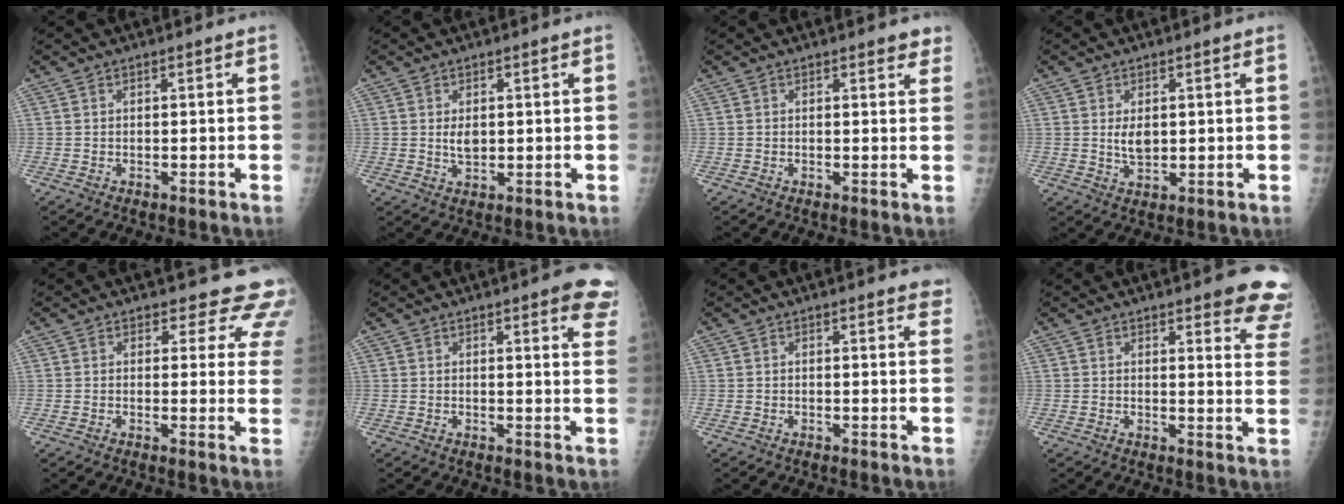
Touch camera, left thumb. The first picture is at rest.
{"total": 2.8, "force": [0.5, 1.8, 2.1], "torque": [-0.029, -0.007, 0.013]}
{"total": 2.3, "force": [1.8, 1.0, 1.1], "torque": [0.010, -0.005, 0.014]}
{"total": 3.7, "force": [0.7, 2.2, 2.8], "torque": [-0.041, -0.010, 0.018]}
{"total": 10.3, "force": [9.1, 4.4, 2.0], "torque": [0.031, -0.049, 0.070]}
{"total": 8.5, "force": [5.2, 2.3, 6.3], "torque": [-0.048, -0.017, 0.045]}
{"total": 2.9, "force": [2.4, 1.0, 1.2], "torque": [0.007, -0.006, 0.016]}
{"total": 10.9, "force": [8.5, 3.0, 6.1], "torque": [-0.030, -0.045, 0.076]}